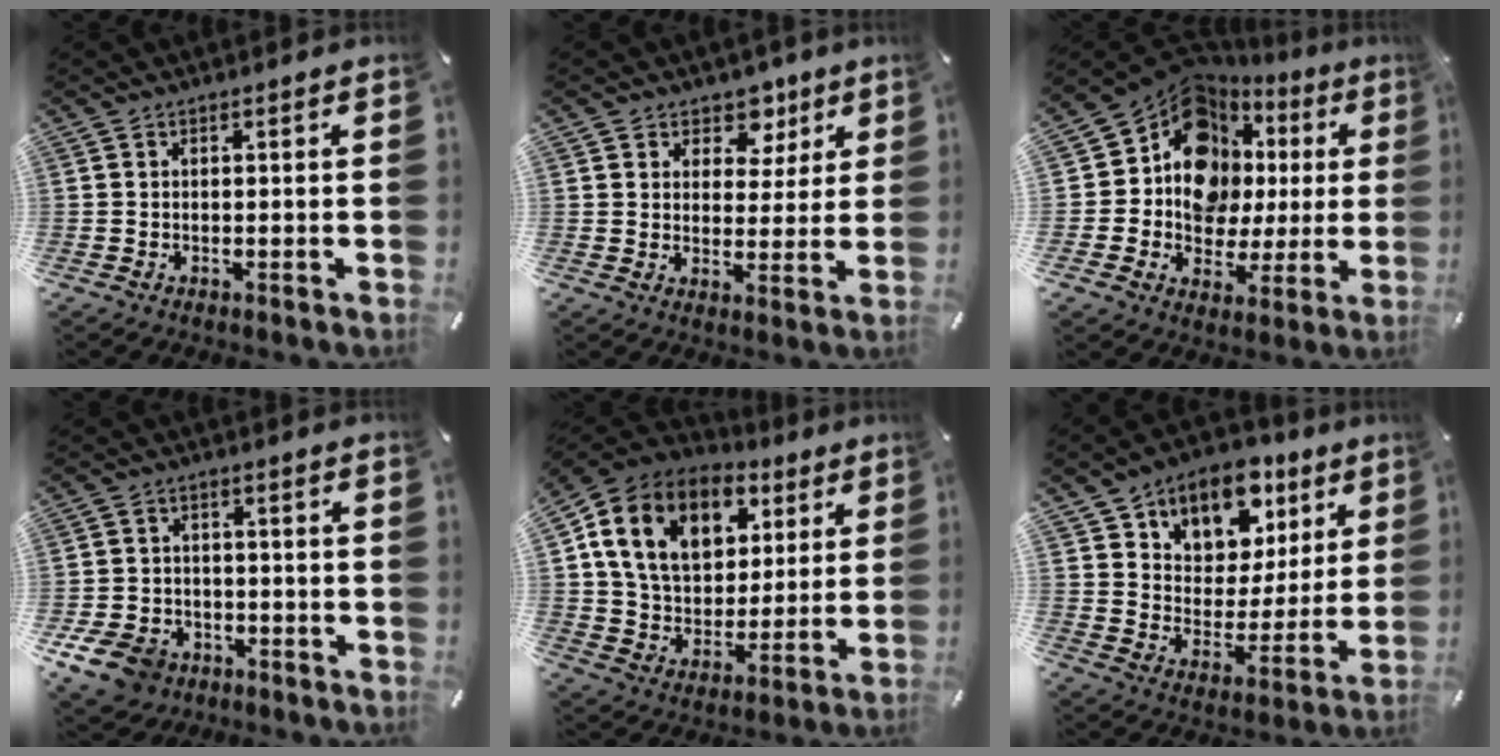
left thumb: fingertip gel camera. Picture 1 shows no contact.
{"total": 7.6, "force": [4.2, 6.2, 1.6], "torque": [-0.015, -0.032, 0.070]}
{"total": 14.6, "force": [5.5, 11.8, 6.7], "torque": [-0.129, -0.067, 0.099]}
{"total": 8.8, "force": [-4.9, 6.6, 3.2], "torque": [-0.083, 0.035, -0.092]}
{"total": 15.6, "force": [7.1, 11.6, 7.8], "torque": [-0.156, -0.016, 0.135]}
{"total": 10.8, "force": [7.2, 7.6, 2.6], "torque": [-0.038, -0.070, 0.129]}